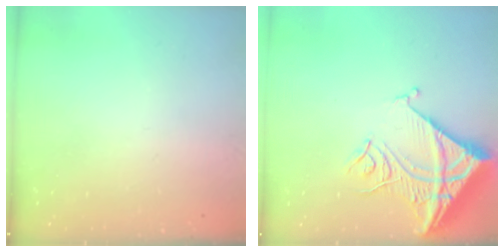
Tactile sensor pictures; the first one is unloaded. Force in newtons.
{"total": 16.8, "press": 16.6, "slide": 2.1}